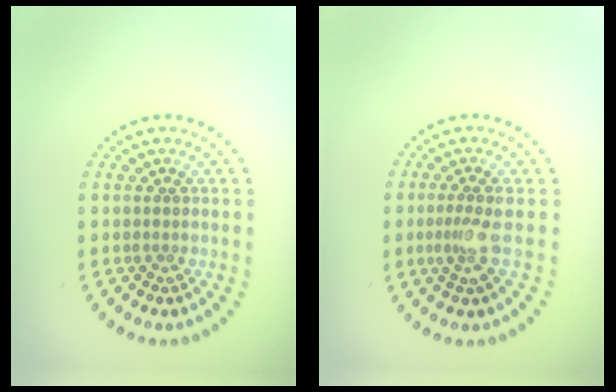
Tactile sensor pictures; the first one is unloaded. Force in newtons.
{"total": 2.0, "press": 1.6, "slide": 1.3}